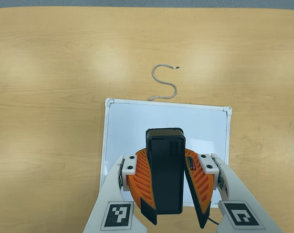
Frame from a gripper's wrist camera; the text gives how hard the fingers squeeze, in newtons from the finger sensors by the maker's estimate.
{"total": 12.4, "left": 11.5, "right": 13.2}